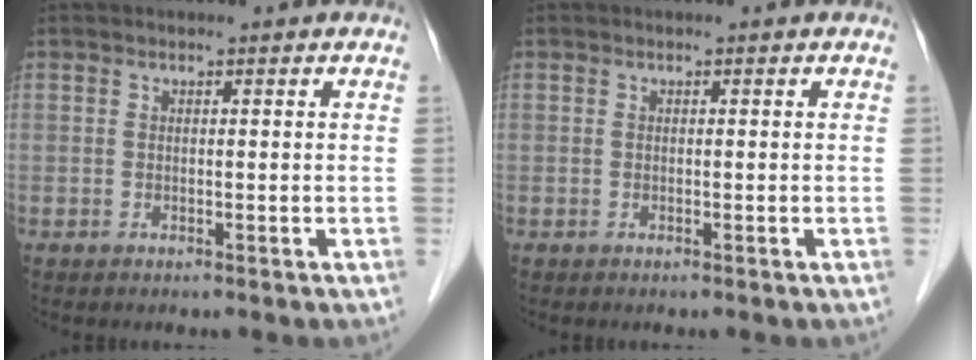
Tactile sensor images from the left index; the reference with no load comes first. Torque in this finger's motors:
{"motor_torque": [-0.24, -0.13, 0.00, 0.01]}